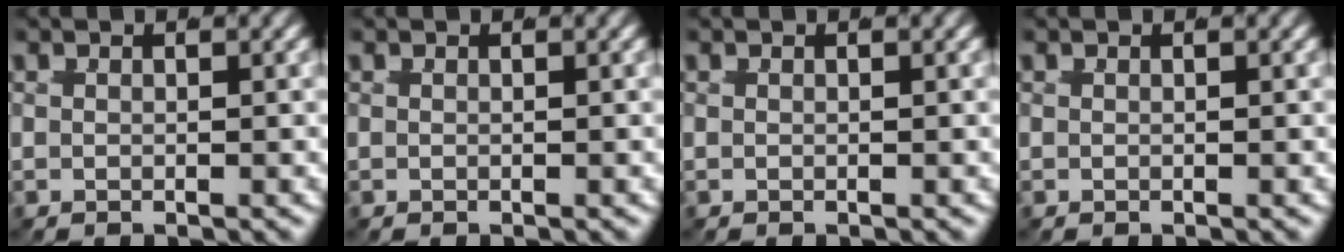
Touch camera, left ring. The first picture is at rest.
{"total": 0.0}
{"total": 0.0}
{"total": 0.0}